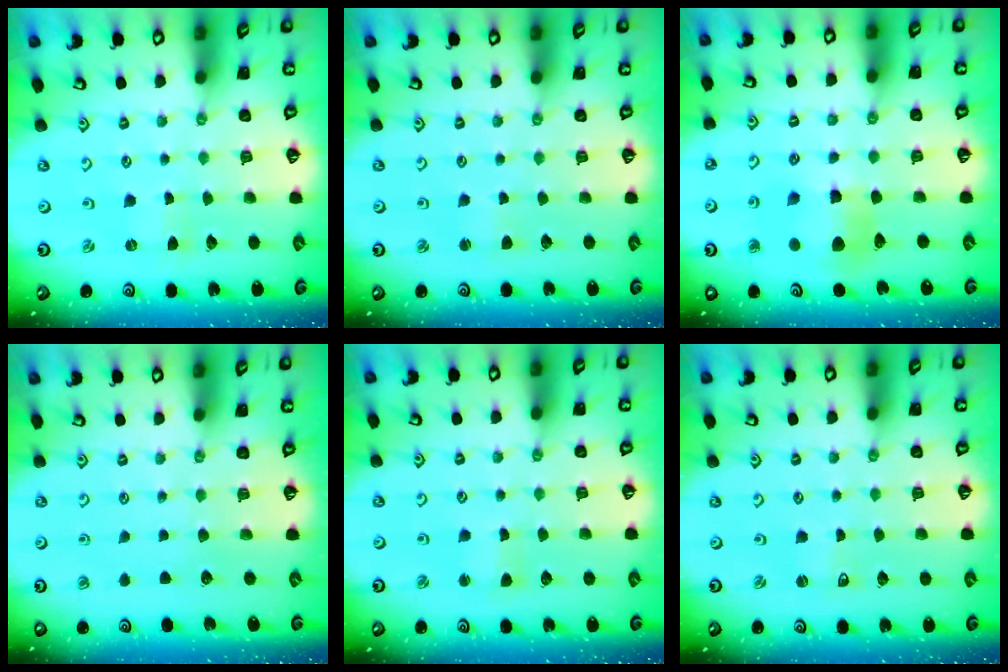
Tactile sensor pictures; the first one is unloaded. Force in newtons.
{"total": 1.2, "press": 1.1, "slide": 0.1}
{"total": 8.9, "press": 8.8, "slide": 1.2}
{"total": 0.0}
{"total": 1.9, "press": 1.9, "slide": 0.2}
{"total": 0.8, "press": 0.7, "slide": 0.2}